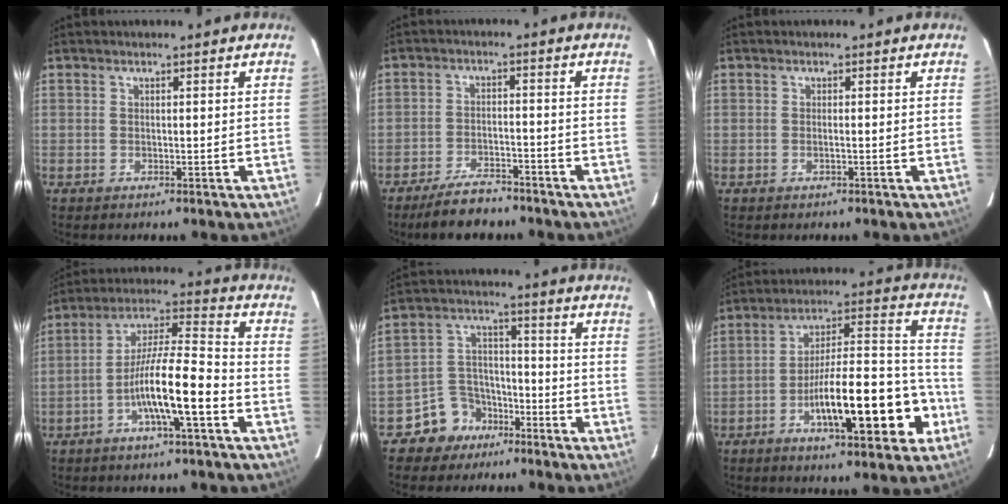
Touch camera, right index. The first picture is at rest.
{"total": 6.5, "force": [-5.6, 2.1, 2.6], "torque": [-0.051, -0.008, -0.096]}
{"total": 0.5, "force": [-0.2, -0.1, 0.5], "torque": [-0.010, 0.001, -0.003]}
{"total": 10.9, "force": [-4.1, 1.0, 10.0], "torque": [-0.184, 0.014, -0.075]}
{"total": 7.9, "force": [-5.1, 5.9, 1.4], "torque": [-0.028, 0.021, -0.084]}
{"total": 18.1, "force": [-6.9, 4.1, 16.3], "torque": [-0.260, 0.023, -0.099]}